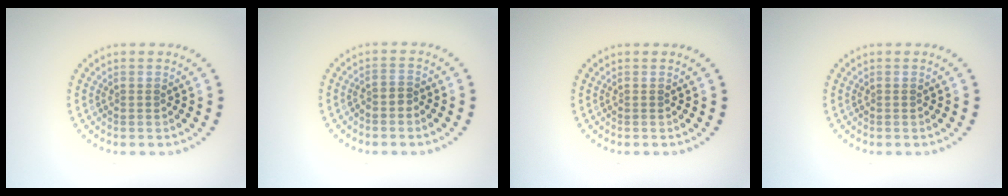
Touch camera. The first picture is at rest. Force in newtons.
{"total": 1.1, "press": 0.7, "slide": 0.8}
{"total": 0.0}
{"total": 0.0}